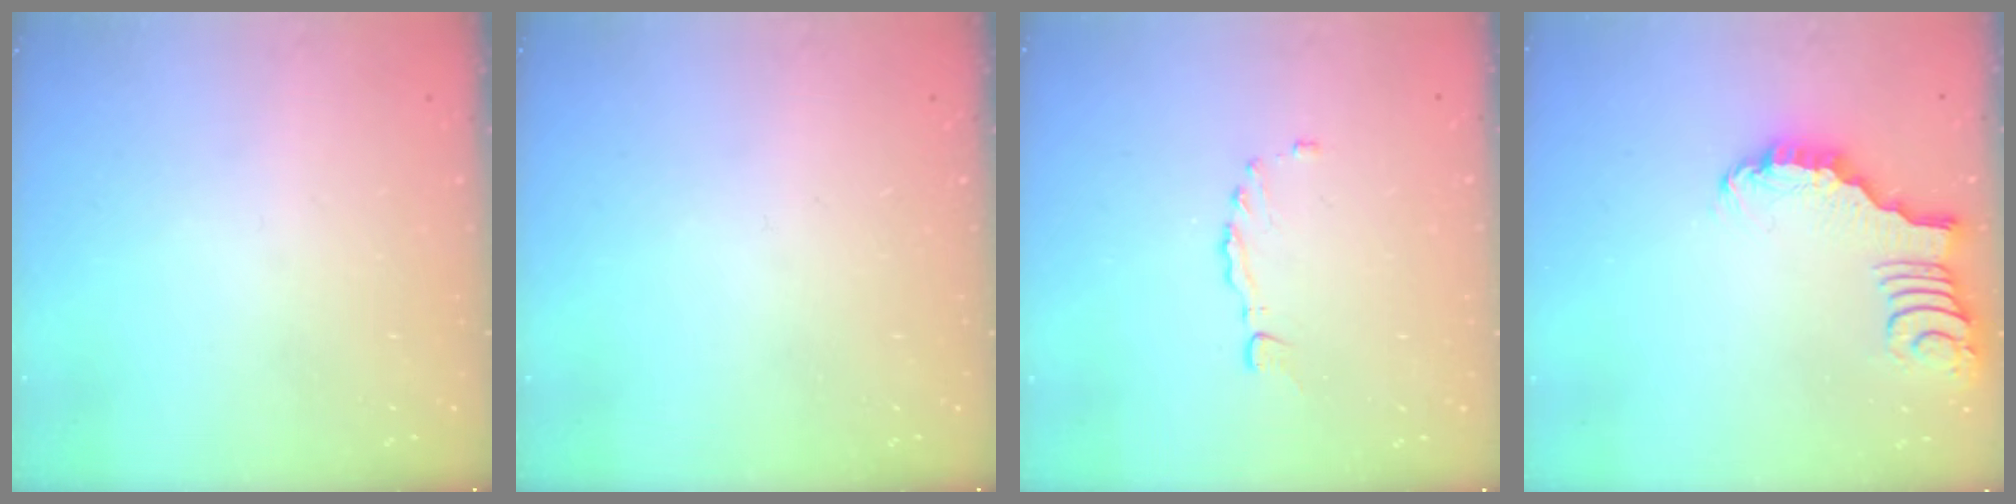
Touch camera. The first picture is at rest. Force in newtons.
{"total": 0.0}
{"total": 1.3, "press": 1.3, "slide": 0.3}
{"total": 2.2, "press": 2.2, "slide": 0.4}